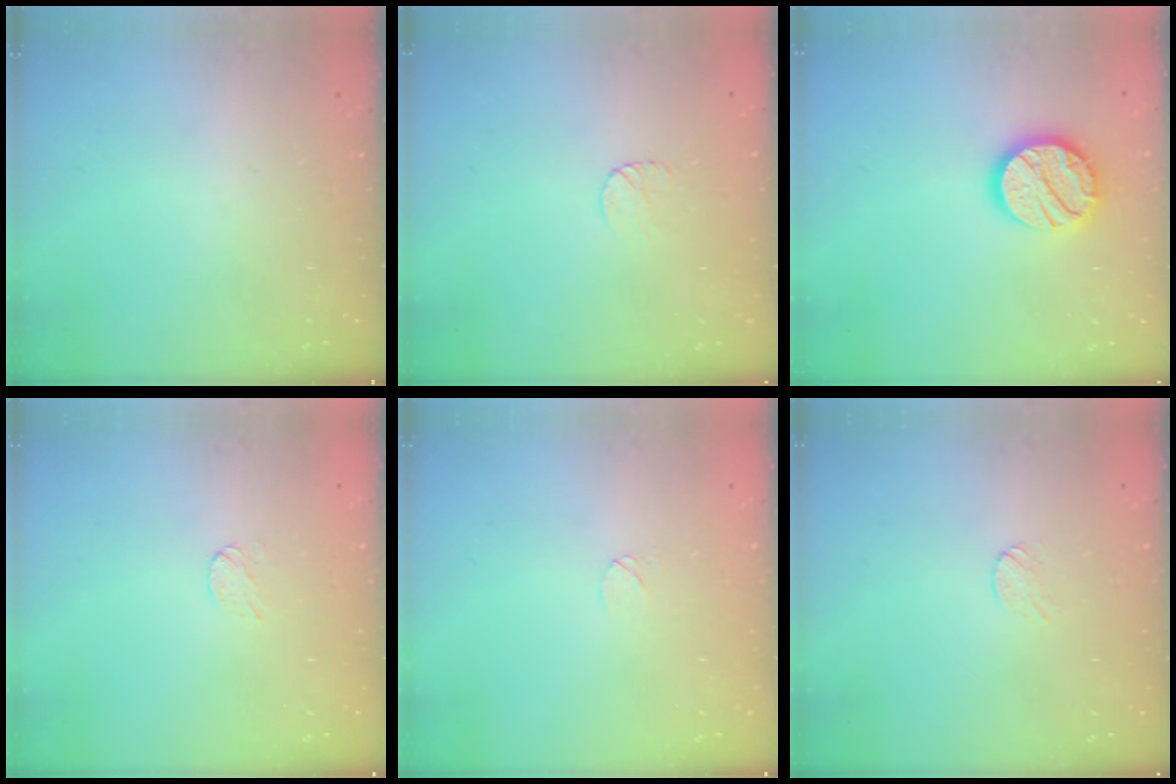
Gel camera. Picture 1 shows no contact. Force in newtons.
{"total": 6.1, "press": 6.1, "slide": 0.5}
{"total": 16.9, "press": 16.9, "slide": 1.4}
{"total": 3.1, "press": 3.1, "slide": 0.3}
{"total": 3.5, "press": 3.5, "slide": 0.2}
{"total": 4.5, "press": 4.4, "slide": 0.5}